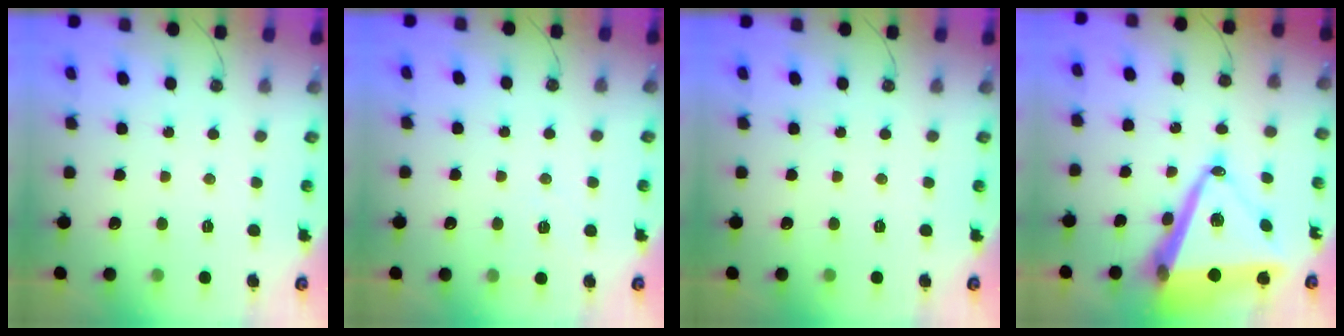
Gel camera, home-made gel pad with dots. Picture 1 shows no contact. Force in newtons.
{"total": 6.7, "press": 5.1, "slide": 4.4}
{"total": 0.0}
{"total": 21.6, "press": 21.2, "slide": 3.9}